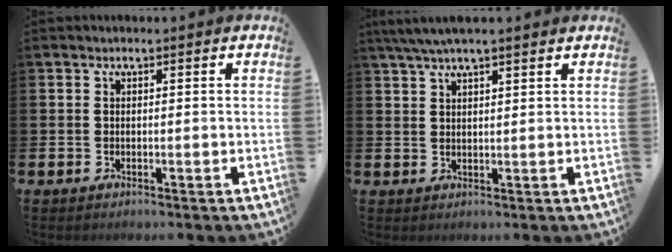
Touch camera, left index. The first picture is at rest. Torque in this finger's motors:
{"motor_torque": [1.03, -1.11, 0.81, 0.21]}